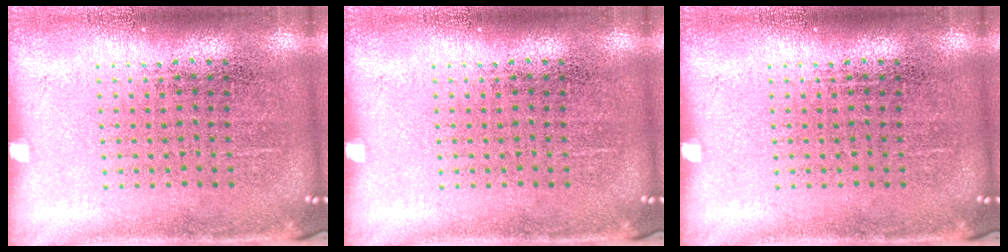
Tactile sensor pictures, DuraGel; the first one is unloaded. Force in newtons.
{"total": 0.0}
{"total": 0.0}